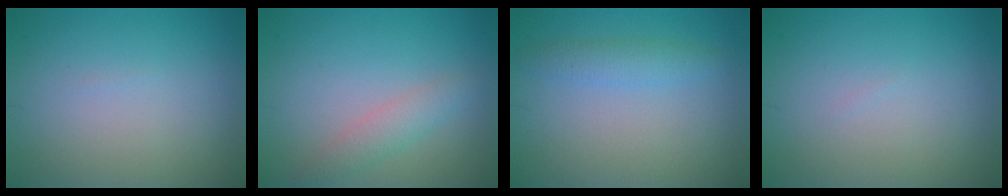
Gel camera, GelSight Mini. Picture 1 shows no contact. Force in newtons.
{"total": 2.2, "press": 2.2, "slide": 0.1}
{"total": 2.0, "press": 2.0, "slide": 0.1}
{"total": 0.0}